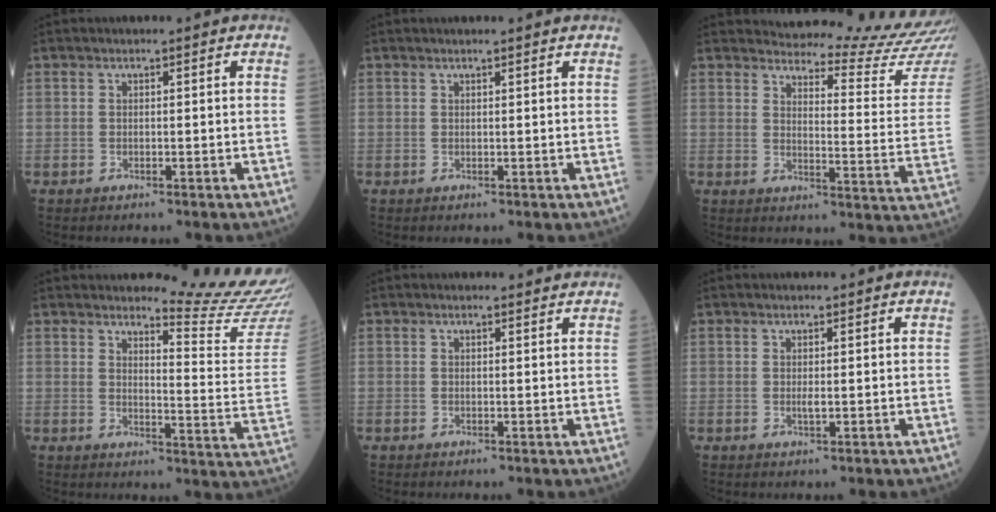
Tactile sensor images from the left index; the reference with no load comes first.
{"total": 1.6, "force": [1.5, -0.2, 0.5], "torque": [-0.010, 0.005, 0.021]}
{"total": 19.5, "force": [19.1, -0.2, 4.1], "torque": [-0.052, -0.145, 0.204]}
{"total": 13.3, "force": [13.0, -2.2, 1.5], "torque": [-0.021, -0.136, 0.144]}
{"total": 1.4, "force": [1.3, 0.6, -0.1], "torque": [-0.005, 0.001, 0.012]}
{"total": 0.8, "force": [0.0, 0.3, 0.7], "torque": [-0.020, -0.006, 0.002]}